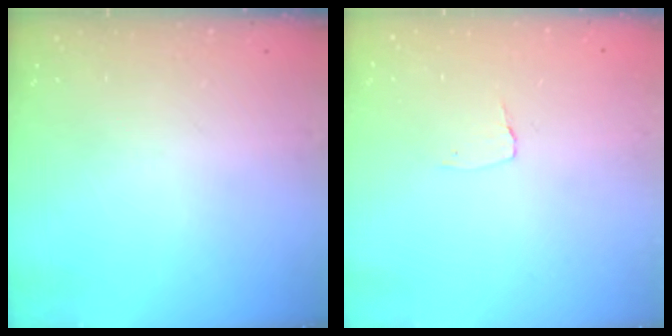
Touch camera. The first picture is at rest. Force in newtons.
{"total": 2.6, "press": 2.6, "slide": 0.2}